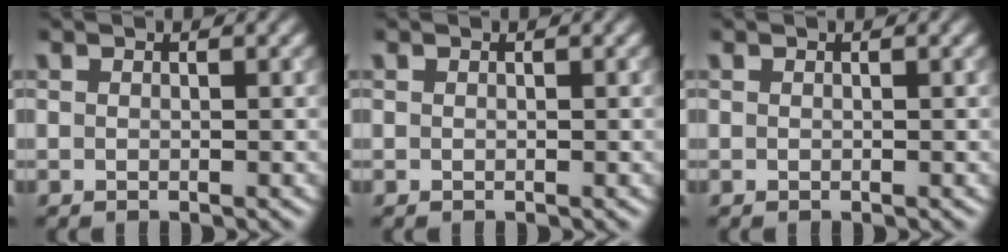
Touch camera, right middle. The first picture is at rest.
{"total": 0.0}
{"total": 0.0}